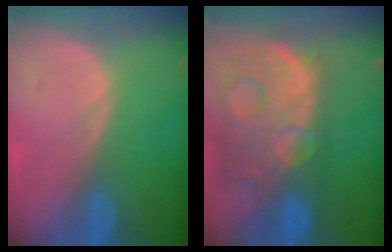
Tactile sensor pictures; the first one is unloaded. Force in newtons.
{"total": 14.2, "press": 11.5, "slide": 8.3}